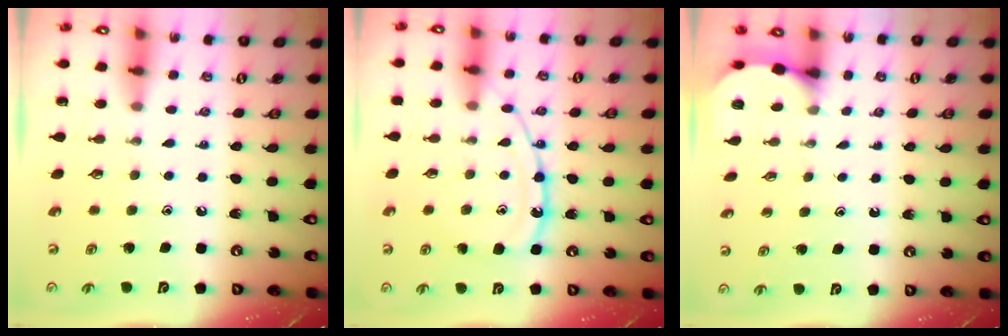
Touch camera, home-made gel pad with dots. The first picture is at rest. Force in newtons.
{"total": 13.1, "press": 13.1, "slide": 1.0}
{"total": 2.6, "press": 2.6, "slide": 0.2}